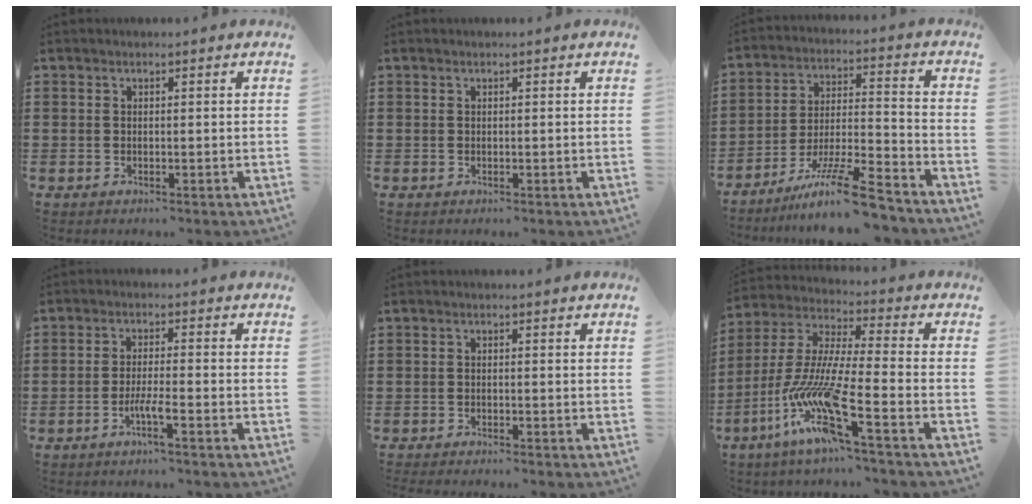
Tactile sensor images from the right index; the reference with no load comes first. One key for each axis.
{"total": 0.0}
{"total": 11.5, "fx": -9.2, "fy": 0.8, "fz": 6.7, "tx": -0.111, "ty": 0.021, "tz": -0.174}
{"total": 3.7, "fx": -2.1, "fy": -0.1, "fz": 3.0, "tx": -0.058, "ty": -0.005, "tz": -0.040}
{"total": 0.8, "fx": -0.7, "fy": -0.2, "fz": 0.2, "tx": -0.005, "ty": -0.003, "tz": -0.014}
{"total": 13.3, "fx": -8.4, "fy": 1.4, "fz": 10.3, "tx": -0.233, "ty": -0.020, "tz": -0.173}